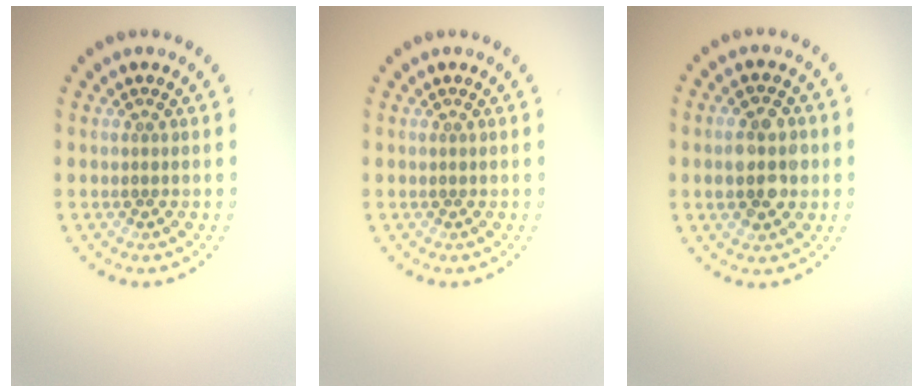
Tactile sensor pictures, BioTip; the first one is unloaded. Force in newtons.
{"total": 0.0}
{"total": 4.4, "press": 4.4, "slide": 0.1}